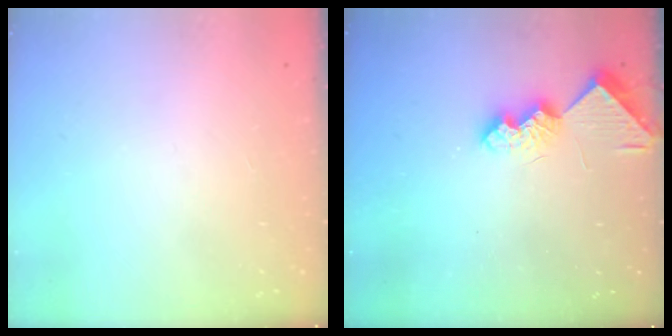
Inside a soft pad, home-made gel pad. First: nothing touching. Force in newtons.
{"total": 8.9, "press": 8.9, "slide": 0.4}